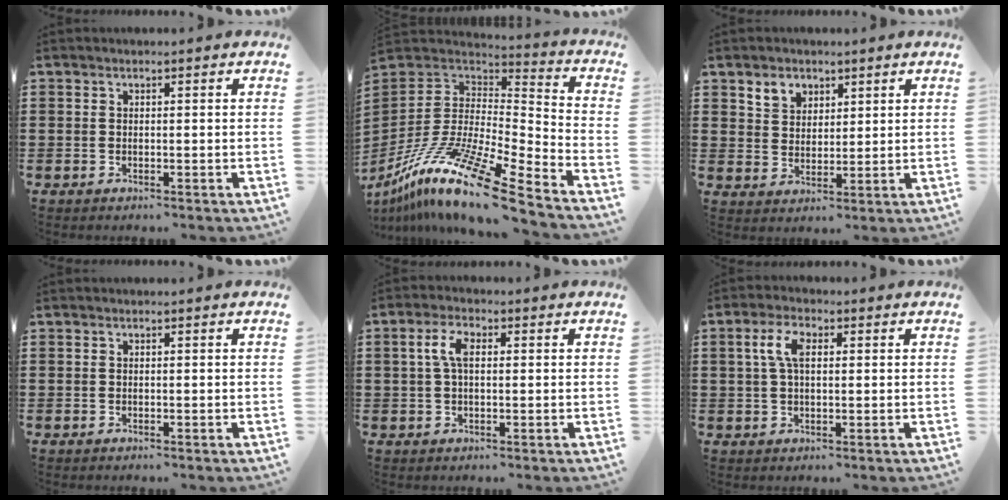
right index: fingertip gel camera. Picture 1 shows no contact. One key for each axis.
{"total": 16.0, "fx": -11.2, "fy": 1.7, "fz": 11.4, "tx": -0.228, "ty": 0.018, "tz": -0.212}
{"total": 3.8, "fx": 2.5, "fy": 2.8, "fz": 0.7, "tx": -0.027, "ty": 0.012, "tz": 0.046}
{"total": 0.0}
{"total": 4.2, "fx": 0.6, "fy": 1.9, "fz": 3.7, "tx": -0.084, "ty": 0.009, "tz": 0.006}
{"total": 4.9, "fx": 1.1, "fy": 2.3, "fz": 4.2, "tx": -0.089, "ty": 0.013, "tz": 0.017}